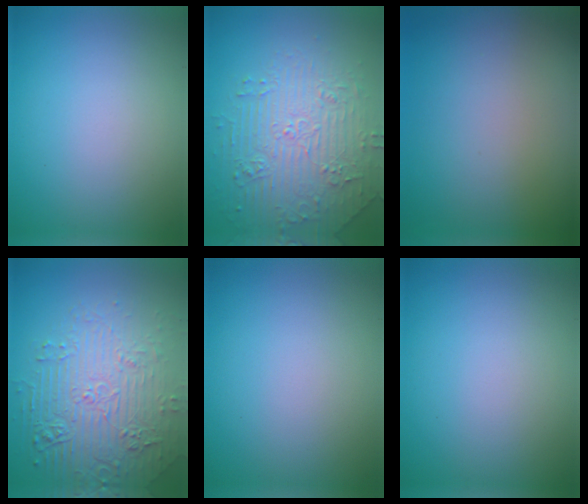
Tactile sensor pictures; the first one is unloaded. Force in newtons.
{"total": 4.6, "press": 4.5, "slide": 0.5}
{"total": 0.0}
{"total": 7.5, "press": 5.5, "slide": 5.1}
{"total": 0.0}
{"total": 0.0}